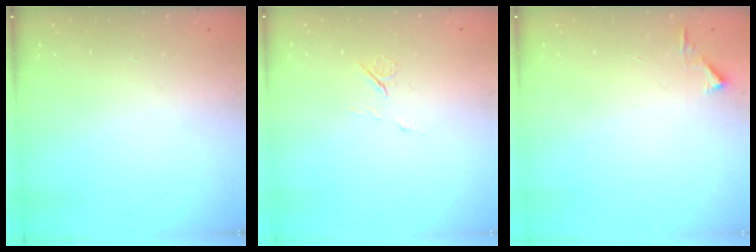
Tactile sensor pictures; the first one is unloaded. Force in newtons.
{"total": 6.0, "press": 6.0, "slide": 0.8}
{"total": 2.8, "press": 2.8, "slide": 0.3}